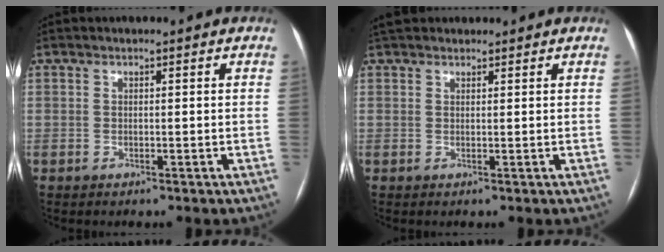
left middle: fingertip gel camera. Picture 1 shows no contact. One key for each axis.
{"total": 5.0, "fx": 4.3, "fy": 1.8, "fz": 1.6, "tx": -0.021, "ty": 0.039, "tz": 0.072}